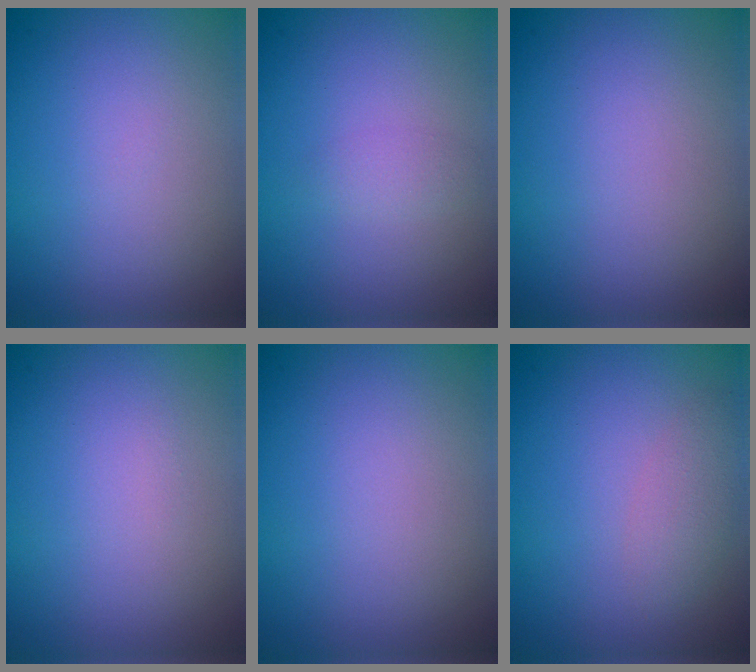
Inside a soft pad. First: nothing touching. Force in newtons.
{"total": 1.1, "press": 1.1, "slide": 0.0}
{"total": 0.0}
{"total": 0.0}
{"total": 0.0}
{"total": 2.0, "press": 2.0, "slide": 0.0}